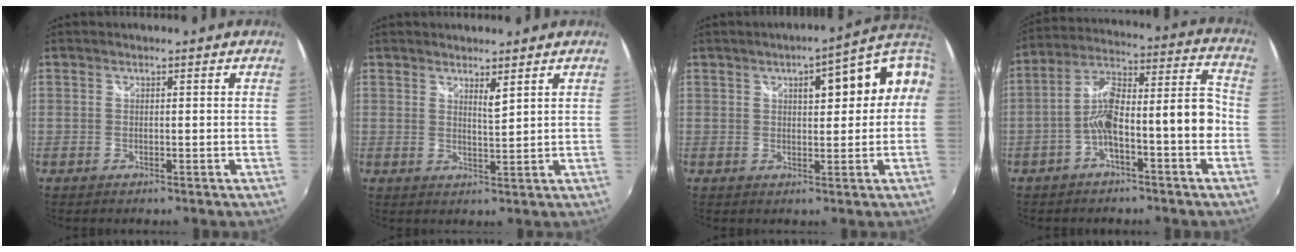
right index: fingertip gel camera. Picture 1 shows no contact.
{"total": 2.5, "force": [1.8, 0.1, 1.7], "torque": [-0.030, -0.004, 0.027]}
{"total": 9.8, "force": [1.6, 3.5, 9.0], "torque": [-0.108, 0.031, 0.036]}
{"total": 12.0, "force": [-3.7, 2.3, 11.2], "torque": [-0.181, 0.038, -0.057]}